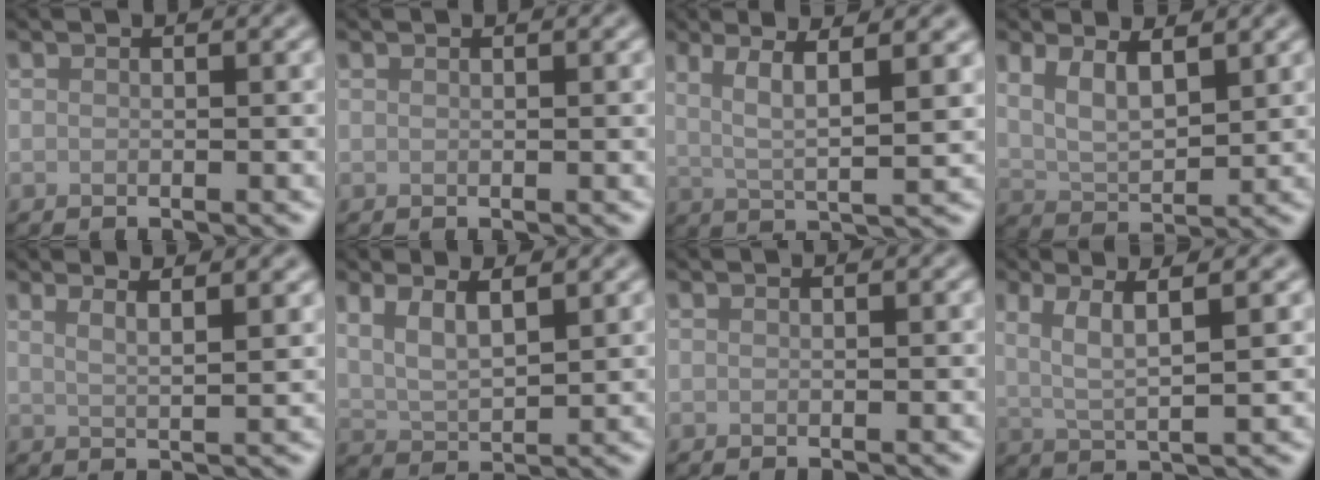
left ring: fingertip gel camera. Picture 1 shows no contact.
{"total": 0.0}
{"total": 5.8, "force": [2.2, 1.2, 5.2], "torque": [-0.090, 0.002, 0.042]}
{"total": 4.3, "force": [2.1, 1.9, 3.3], "torque": [-0.072, -0.004, 0.040]}
{"total": 4.8, "force": [3.1, 1.7, 3.2], "torque": [-0.015, 0.018, 0.019]}
{"total": 4.2, "force": [2.1, 1.7, 3.2], "torque": [-0.067, 0.004, 0.035]}
{"total": 0.0}
{"total": 4.6, "force": [1.7, 1.0, 4.2], "torque": [-0.080, 0.001, 0.034]}